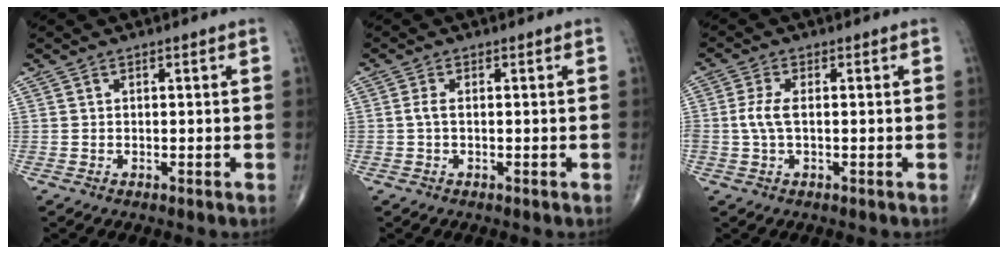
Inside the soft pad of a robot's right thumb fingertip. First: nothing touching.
{"total": 1.5, "force": [-0.1, 0.6, 1.3], "torque": [-0.031, -0.001, -0.002]}
{"total": 3.7, "force": [-0.2, 1.6, 3.4], "torque": [-0.091, 0.002, -0.007]}